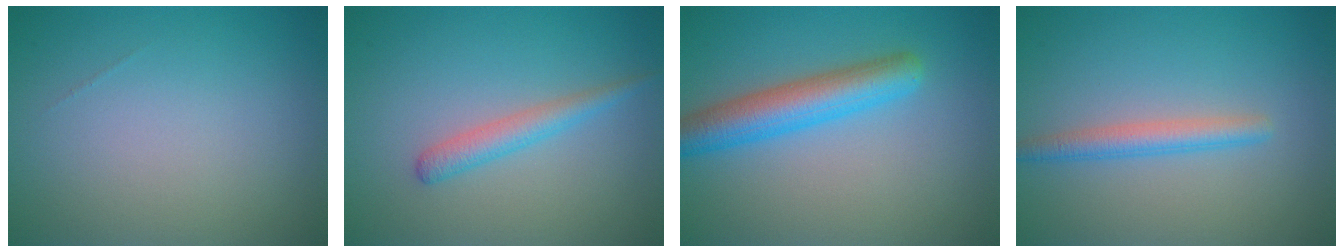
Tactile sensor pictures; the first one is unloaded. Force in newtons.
{"total": 2.1, "press": 2.1, "slide": 0.0}
{"total": 5.0, "press": 5.0, "slide": 0.2}
{"total": 2.4, "press": 2.4, "slide": 0.1}